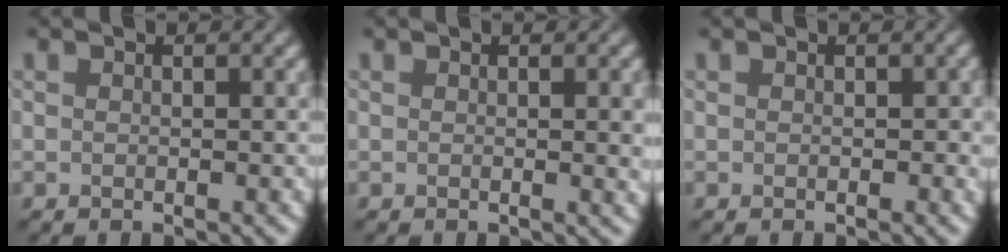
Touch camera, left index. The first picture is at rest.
{"total": 2.2, "force": [0.2, 0.6, 2.1], "torque": [-0.017, 0.000, 0.000]}
{"total": 0.8, "force": [0.0, 0.6, 0.6], "torque": [-0.006, -0.003, 0.000]}